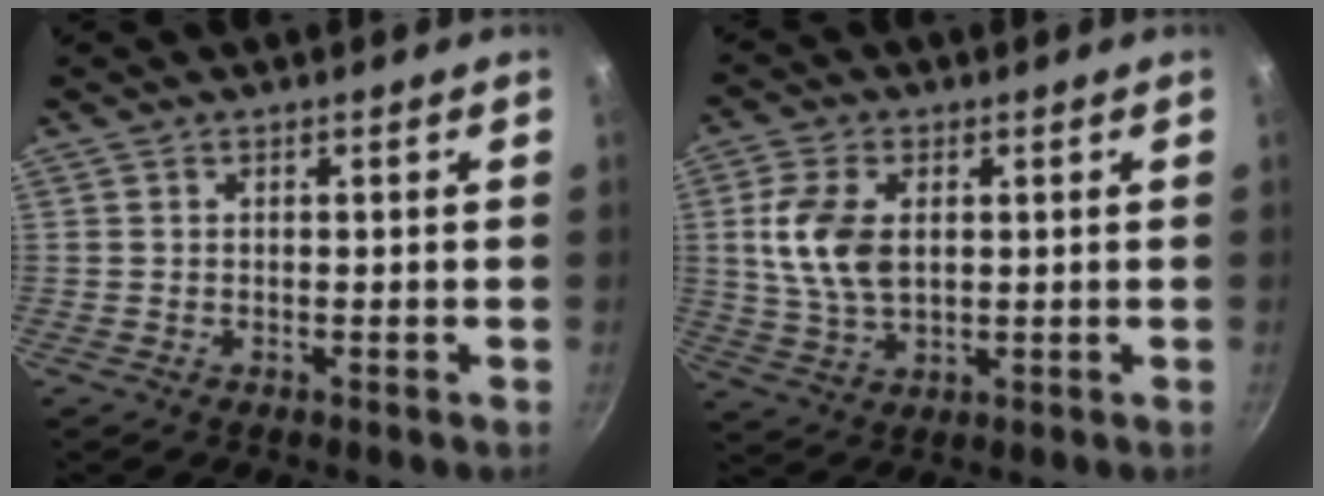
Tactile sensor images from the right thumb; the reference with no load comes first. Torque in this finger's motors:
{"motor_torque": [0.13, 0.13, 0.74, -0.22, 0.12]}